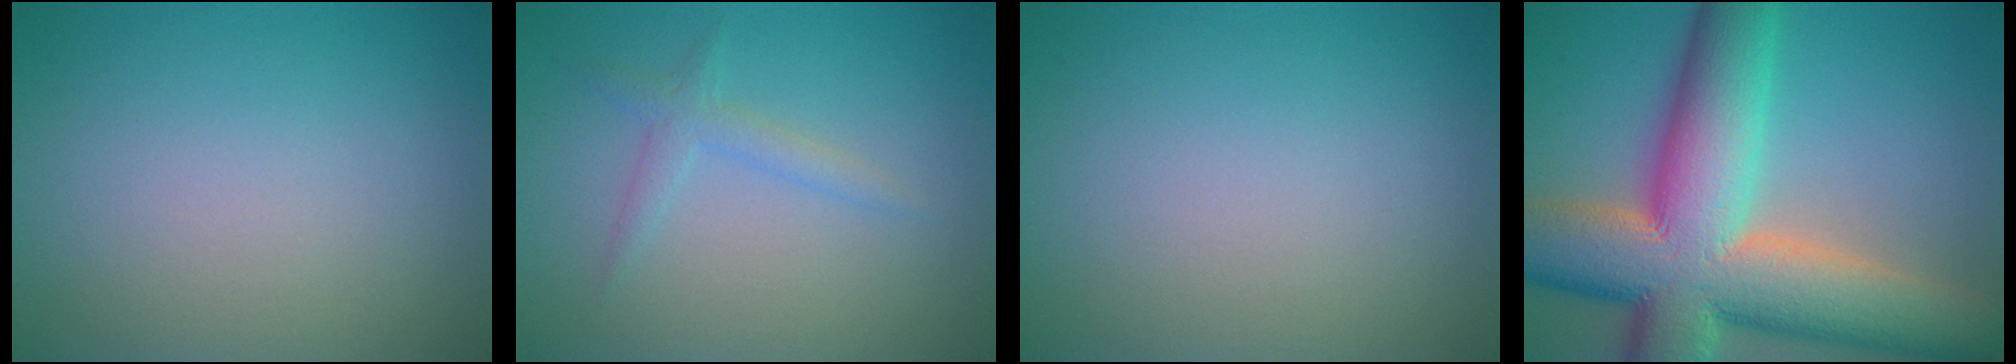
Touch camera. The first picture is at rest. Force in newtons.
{"total": 1.6, "press": 1.6, "slide": 0.1}
{"total": 0.0}
{"total": 16.3, "press": 16.2, "slide": 1.1}